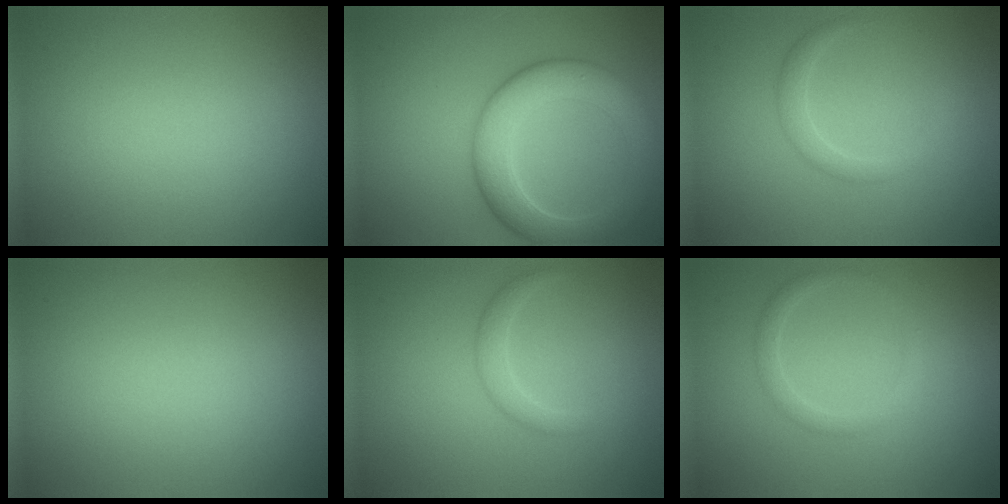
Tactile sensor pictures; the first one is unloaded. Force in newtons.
{"total": 6.1, "press": 6.1, "slide": 0.3}
{"total": 1.6, "press": 1.6, "slide": 0.1}
{"total": 0.0}
{"total": 1.6, "press": 1.6, "slide": 0.1}
{"total": 1.5, "press": 1.5, "slide": 0.2}